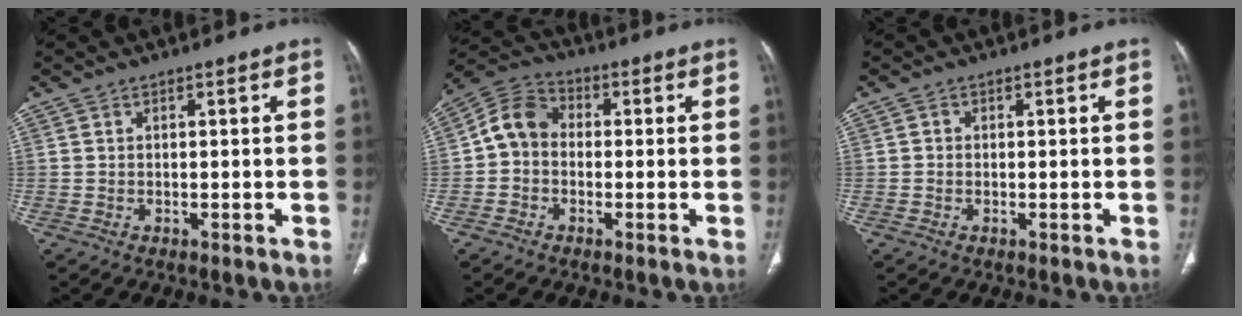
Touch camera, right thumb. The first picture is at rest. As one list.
[{"total": 7.5, "force": [-0.4, 6.1, 4.4], "torque": [-0.067, 0.027, -0.025]}, {"total": 0.7, "force": [-0.1, 0.7, 0.2], "torque": [-0.001, 0.002, -0.005]}]